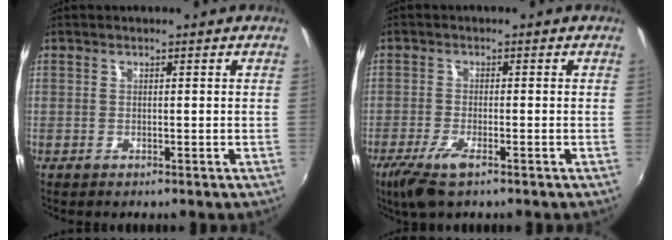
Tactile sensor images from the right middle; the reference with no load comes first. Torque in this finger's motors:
{"motor_torque": [0.91, -0.64, 0.27, 0.10]}